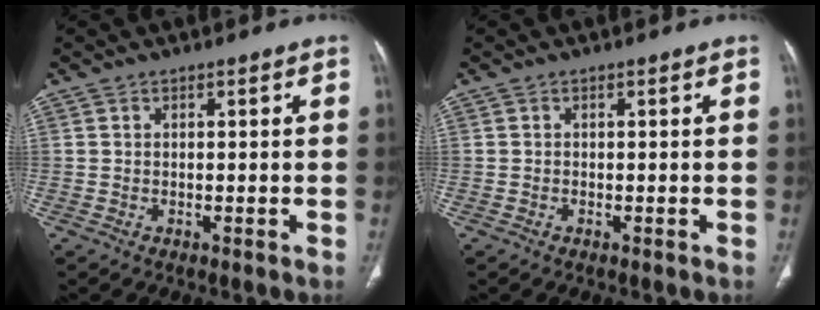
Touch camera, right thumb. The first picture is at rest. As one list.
[{"total": 0.0}]